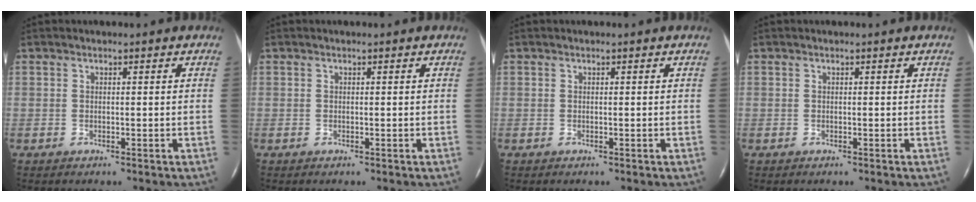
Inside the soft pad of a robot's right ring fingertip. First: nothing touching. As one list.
[{"total": 0.0}, {"total": 0.0}, {"total": 0.0}]